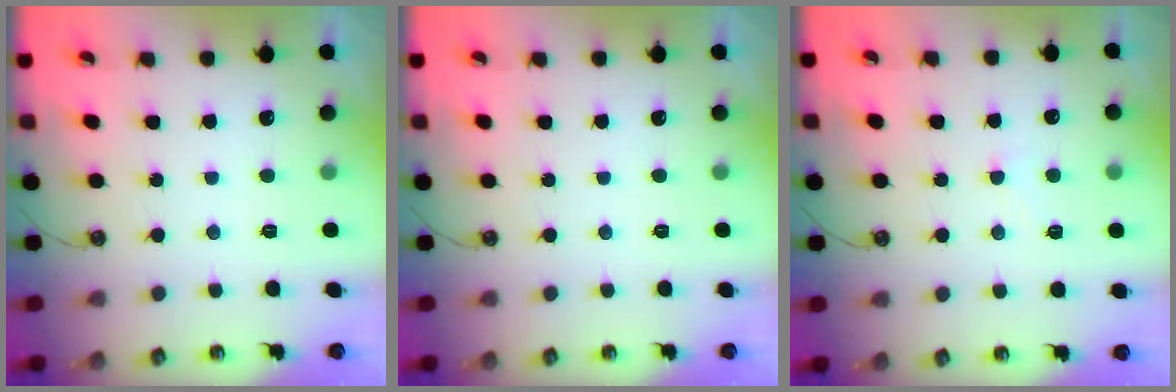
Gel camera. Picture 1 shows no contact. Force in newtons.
{"total": 0.0}
{"total": 2.1, "press": 2.1, "slide": 0.6}